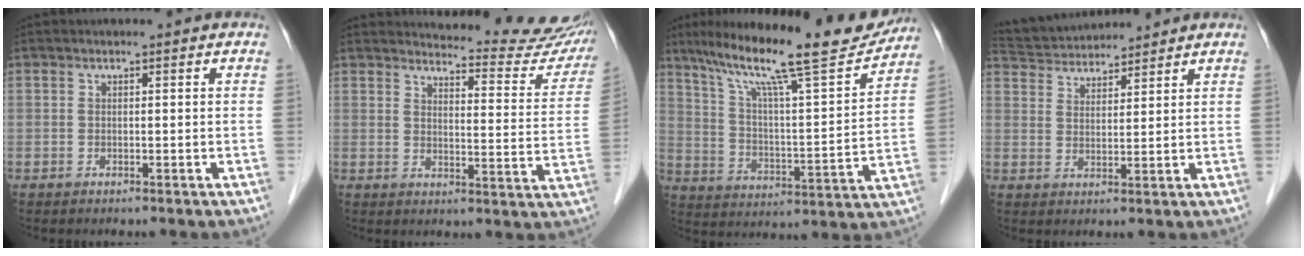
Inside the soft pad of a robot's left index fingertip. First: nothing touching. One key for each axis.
{"total": 17.9, "fx": 17.3, "fy": 2.5, "fz": 3.6, "tx": -0.027, "ty": -0.092, "tz": 0.181}
{"total": 20.6, "fx": 17.0, "fy": 1.7, "fz": 11.5, "tx": -0.194, "ty": 0.005, "tz": 0.263}
{"total": 9.0, "fx": 8.7, "fy": 1.6, "fz": 1.8, "tx": -0.040, "ty": 0.032, "tz": 0.152}